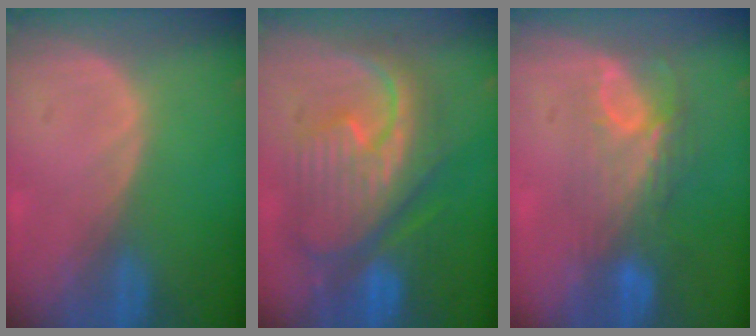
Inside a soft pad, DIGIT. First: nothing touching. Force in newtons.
{"total": 12.2, "press": 12.1, "slide": 1.4}
{"total": 7.9, "press": 7.0, "slide": 3.7}